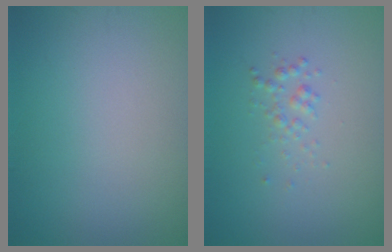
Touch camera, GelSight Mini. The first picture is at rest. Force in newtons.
{"total": 1.1, "press": 1.1, "slide": 0.1}